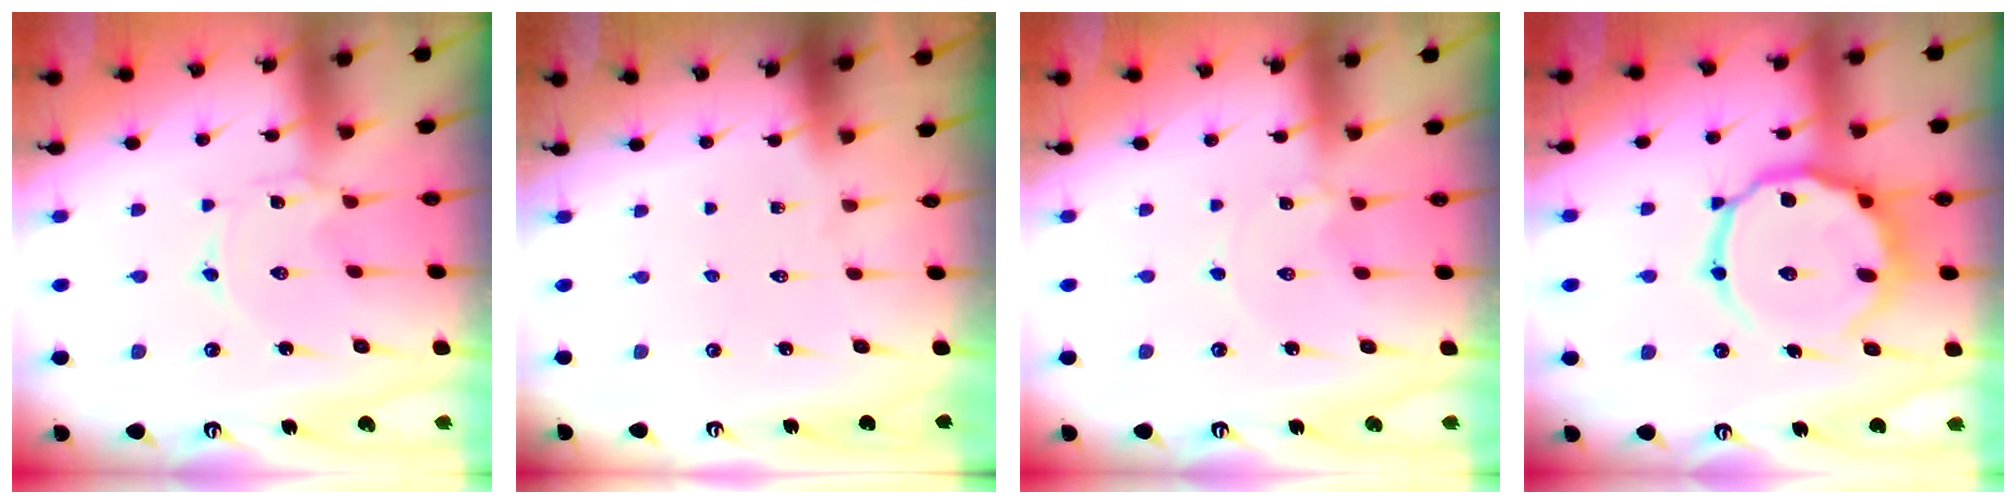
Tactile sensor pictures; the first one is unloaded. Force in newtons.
{"total": 0.0}
{"total": 0.6, "press": 0.5, "slide": 0.2}
{"total": 16.1, "press": 16.0, "slide": 1.5}